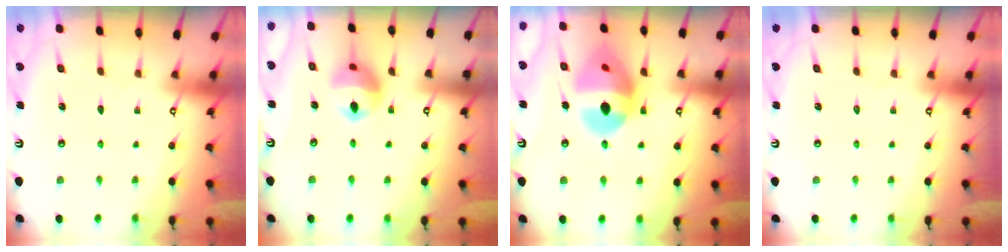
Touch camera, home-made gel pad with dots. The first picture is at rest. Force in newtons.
{"total": 11.2, "press": 11.1, "slide": 1.4}
{"total": 15.6, "press": 15.5, "slide": 1.6}
{"total": 0.0}